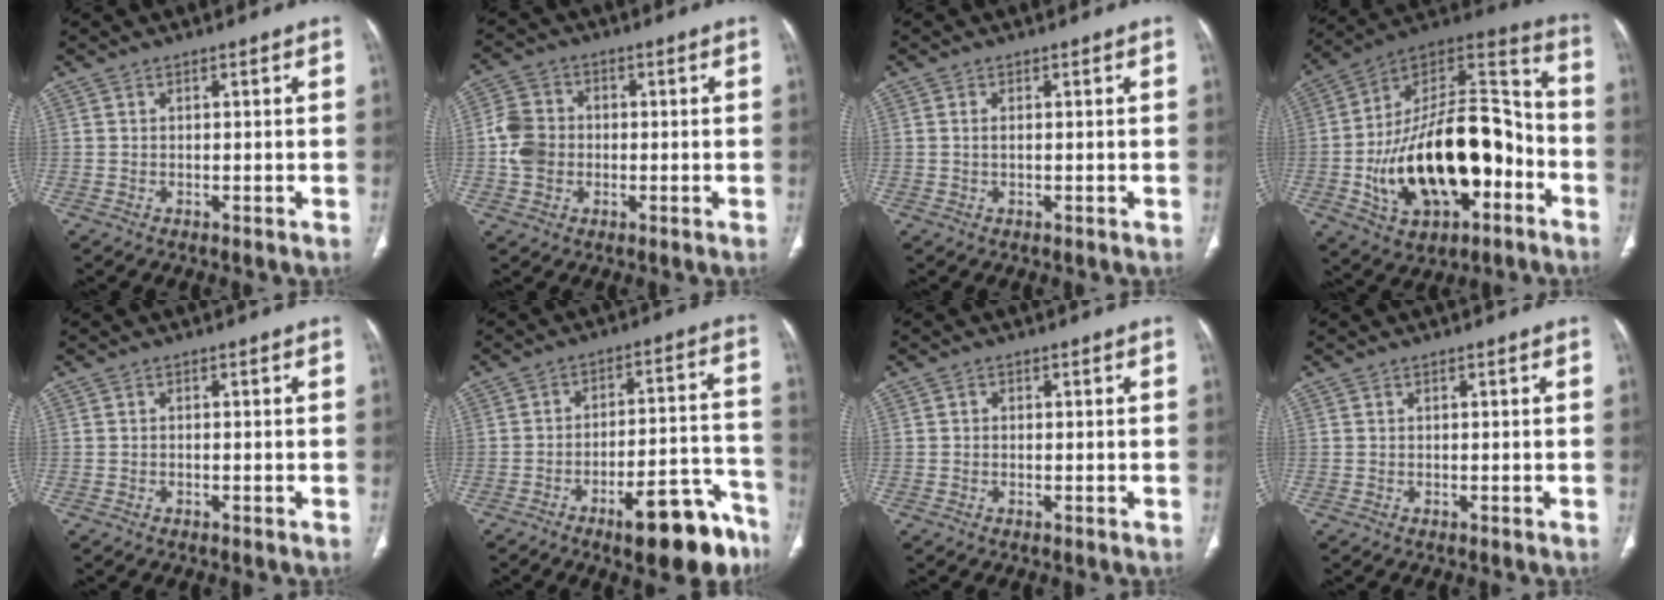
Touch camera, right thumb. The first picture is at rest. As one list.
[{"total": 6.9, "force": [-0.7, 5.9, 3.6], "torque": [-0.057, 0.012, -0.018]}, {"total": 0.6, "force": [0.2, 0.2, 0.6], "torque": [-0.018, -0.001, 0.004]}, {"total": 29.9, "force": [-8.0, 16.0, 24.0], "torque": [-0.406, 0.046, -0.117]}, {"total": 0.0}, {"total": 16.3, "force": [-10.3, 5.2, 11.4], "torque": [-0.107, 0.090, -0.147]}, {"total": 0.6, "force": [0.0, 0.5, 0.2], "torque": [0.000, 0.002, -0.003]}, {"total": 0.0}]